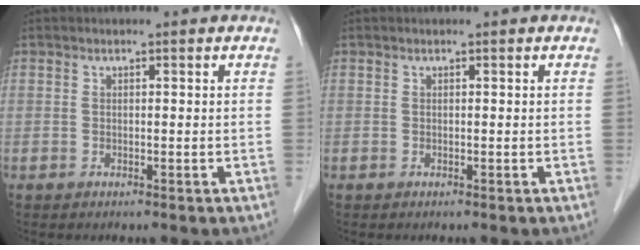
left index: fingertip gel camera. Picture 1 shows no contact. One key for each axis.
{"total": 0.0}